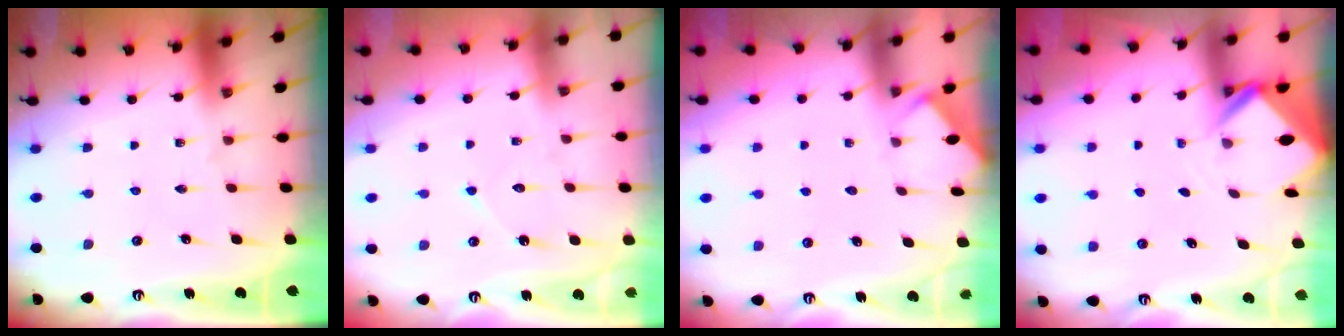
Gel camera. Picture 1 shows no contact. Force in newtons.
{"total": 5.8, "press": 5.8, "slide": 0.6}
{"total": 1.7, "press": 1.7, "slide": 0.3}
{"total": 2.7, "press": 2.7, "slide": 0.2}